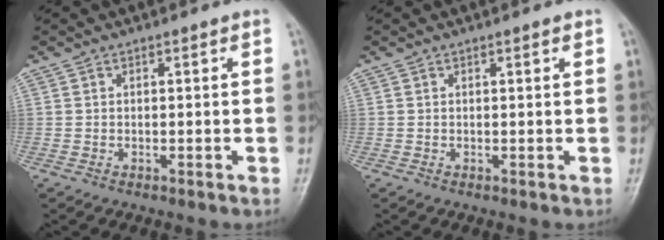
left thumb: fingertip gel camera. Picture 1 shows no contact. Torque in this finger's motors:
{"motor_torque": [-0.13, -0.05, -0.34, -0.23, 0.02]}